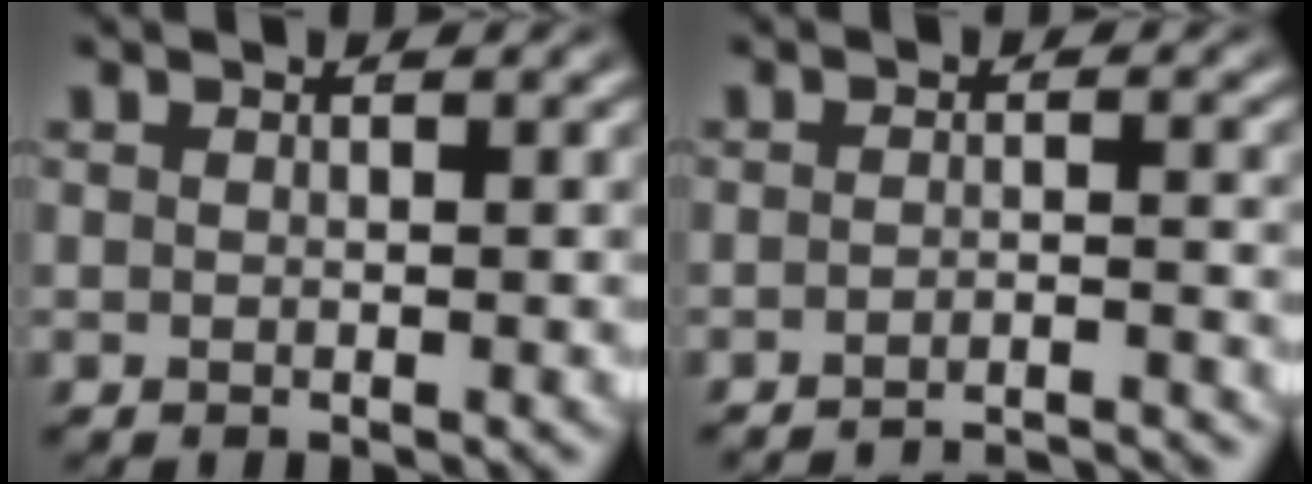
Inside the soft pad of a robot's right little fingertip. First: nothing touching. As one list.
[{"total": 7.6, "force": [-7.5, 0.6, 0.7], "torque": [0.011, -0.020, -0.115]}]